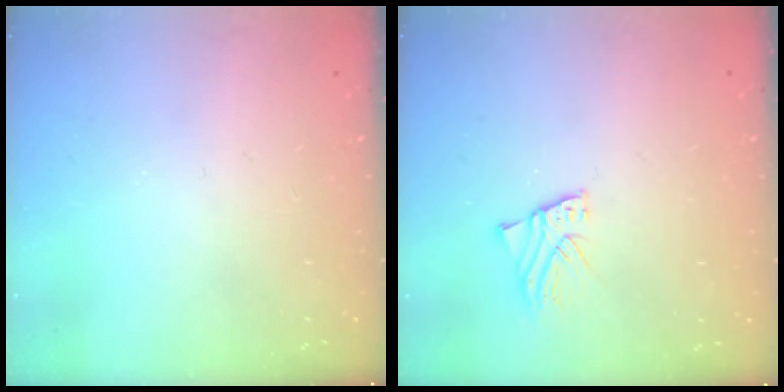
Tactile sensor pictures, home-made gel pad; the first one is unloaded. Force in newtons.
{"total": 1.5, "press": 1.5, "slide": 0.2}